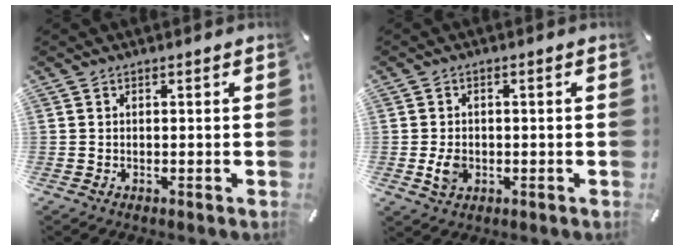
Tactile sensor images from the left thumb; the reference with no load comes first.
{"total": 4.0, "force": [-0.7, 2.9, 2.6], "torque": [-0.067, -0.002, -0.017]}